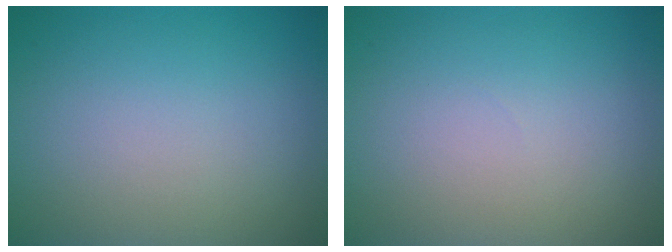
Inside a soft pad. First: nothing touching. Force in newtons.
{"total": 0.0}